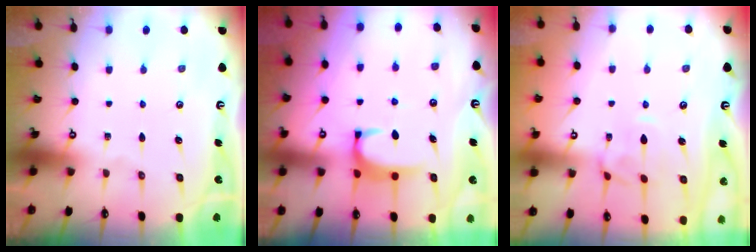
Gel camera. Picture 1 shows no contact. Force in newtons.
{"total": 1.9, "press": 1.8, "slide": 0.6}
{"total": 0.7, "press": 0.4, "slide": 0.6}